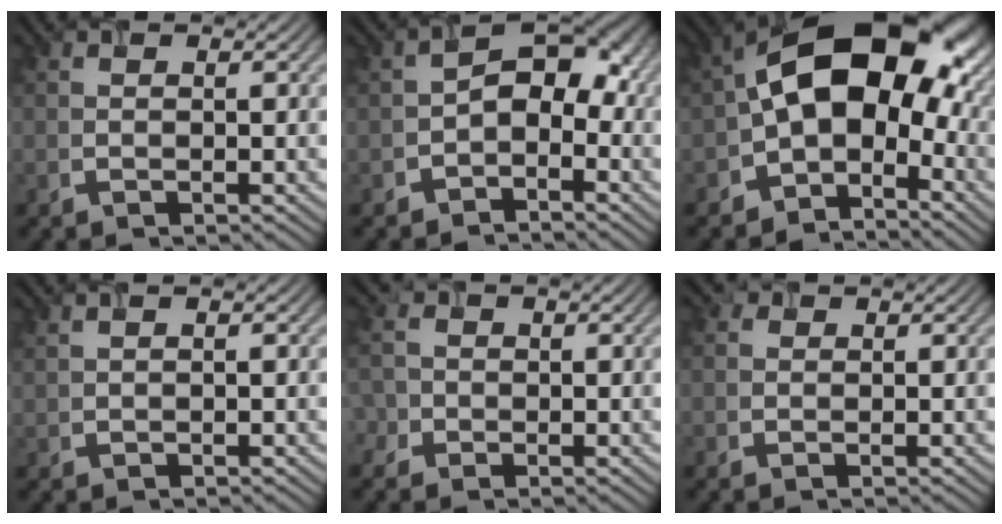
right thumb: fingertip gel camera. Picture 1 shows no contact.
{"total": 5.1, "force": [-2.2, 3.1, 3.4], "torque": [-0.039, 0.015, -0.038]}
{"total": 15.1, "force": [-1.6, 9.7, 11.5], "torque": [-0.173, 0.011, -0.035]}
{"total": 1.0, "force": [0.9, 0.2, 0.5], "torque": [-0.019, 0.010, 0.028]}
{"total": 2.7, "force": [-0.6, 2.6, 0.6], "torque": [-0.035, 0.009, -0.001]}
{"total": 1.5, "force": [0.6, 1.3, 0.5], "torque": [-0.013, 0.008, 0.013]}